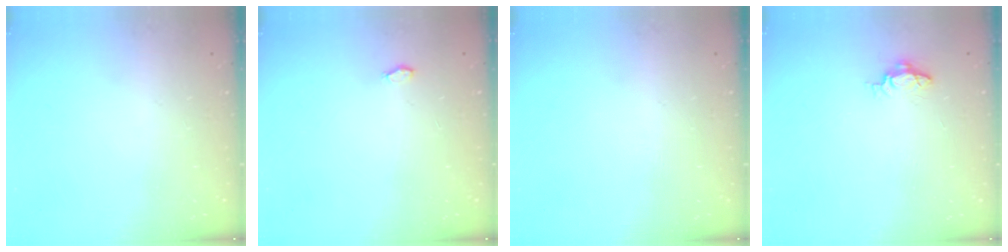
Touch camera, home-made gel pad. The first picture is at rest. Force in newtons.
{"total": 2.4, "press": 2.4, "slide": 0.3}
{"total": 0.0}
{"total": 4.4, "press": 4.4, "slide": 0.5}